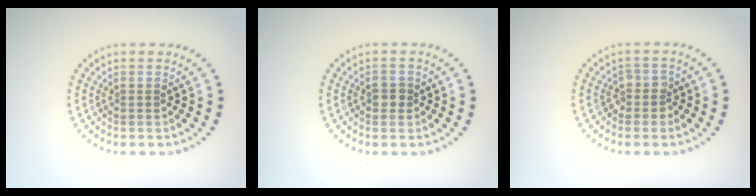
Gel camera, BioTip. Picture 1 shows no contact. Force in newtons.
{"total": 1.3, "press": 1.3, "slide": 0.2}
{"total": 1.7, "press": 1.5, "slide": 0.8}